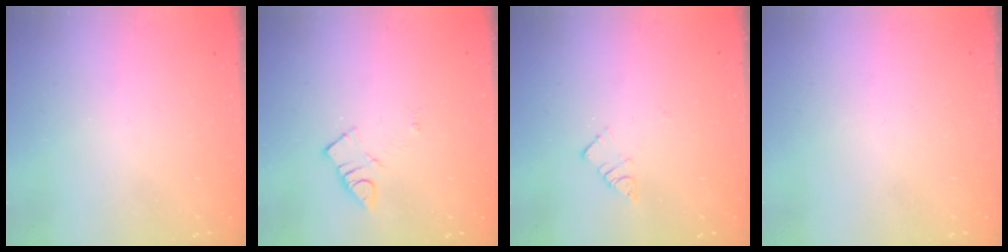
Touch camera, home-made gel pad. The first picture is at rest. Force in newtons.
{"total": 3.7, "press": 3.7, "slide": 0.5}
{"total": 3.8, "press": 3.8, "slide": 0.1}
{"total": 1.5, "press": 1.5, "slide": 0.1}